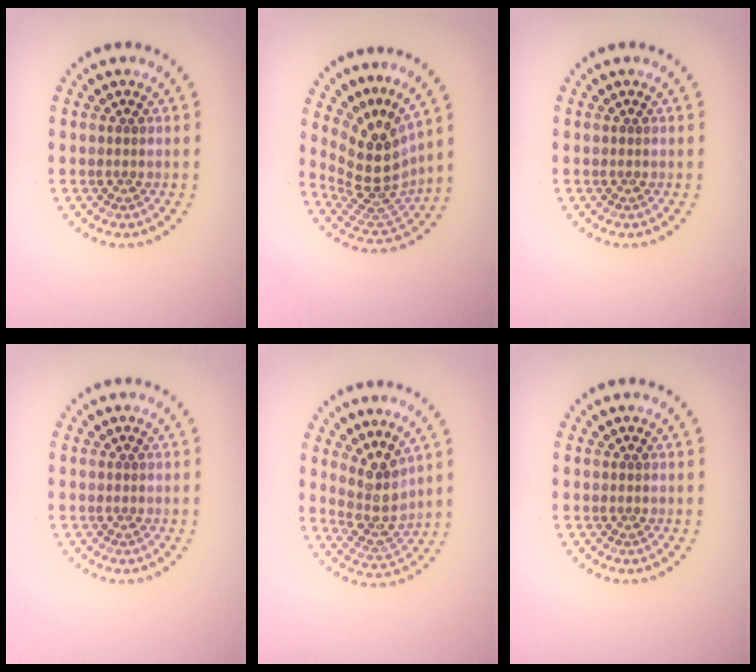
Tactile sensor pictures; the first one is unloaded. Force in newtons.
{"total": 5.1, "press": 3.7, "slide": 3.6}
{"total": 0.0}
{"total": 0.0}
{"total": 3.7, "press": 2.9, "slide": 2.4}
{"total": 0.0}